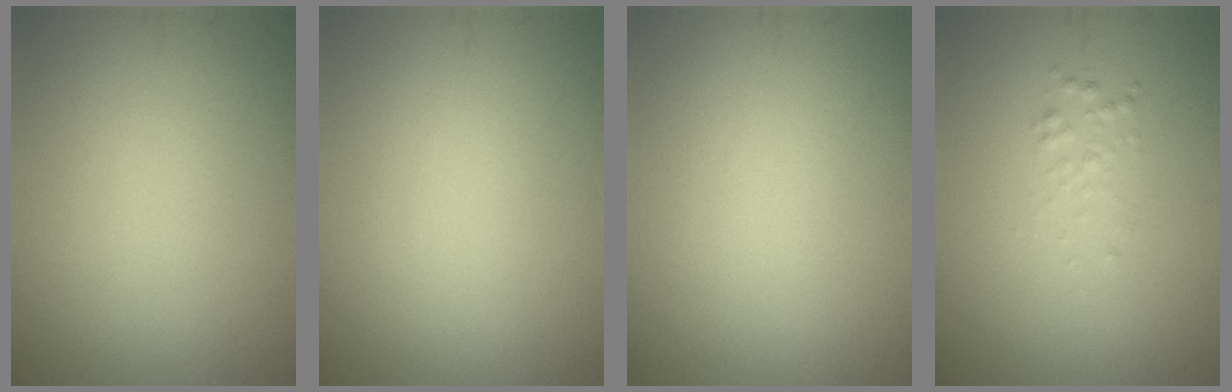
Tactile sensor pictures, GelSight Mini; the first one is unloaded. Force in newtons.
{"total": 0.0}
{"total": 0.0}
{"total": 0.9, "press": 0.9, "slide": 0.0}